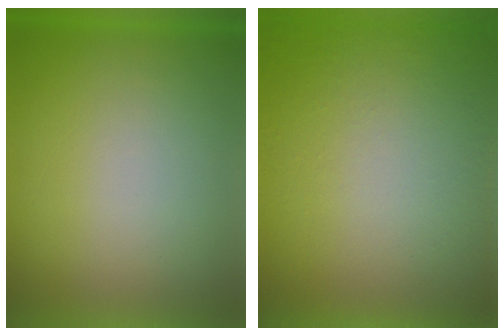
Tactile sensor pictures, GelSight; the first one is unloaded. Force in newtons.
{"total": 1.2}